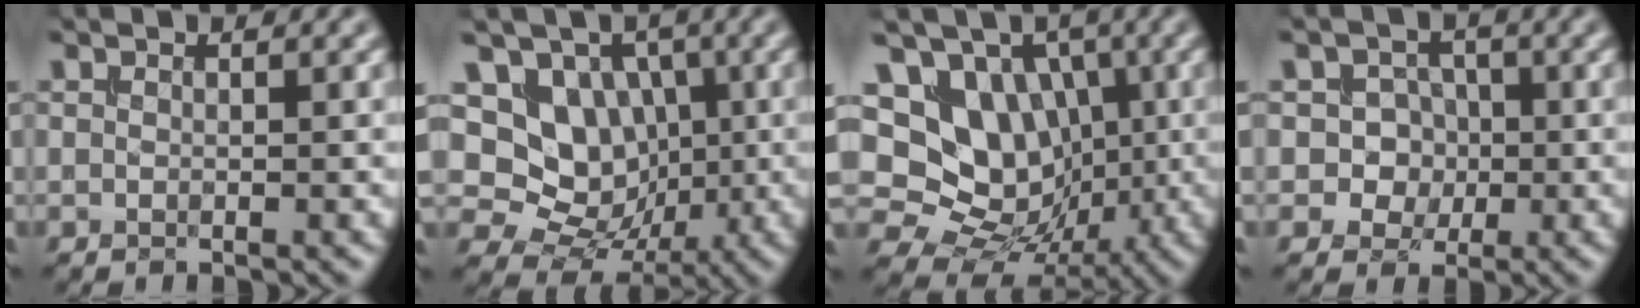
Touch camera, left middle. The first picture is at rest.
{"total": 10.2, "force": [1.7, 8.7, 5.2], "torque": [-0.084, 0.024, -0.004]}
{"total": 13.2, "force": [2.1, 11.3, 6.5], "torque": [-0.137, 0.043, 0.013]}
{"total": 4.0, "force": [-0.4, 3.7, 1.6], "torque": [-0.005, 0.015, -0.027]}